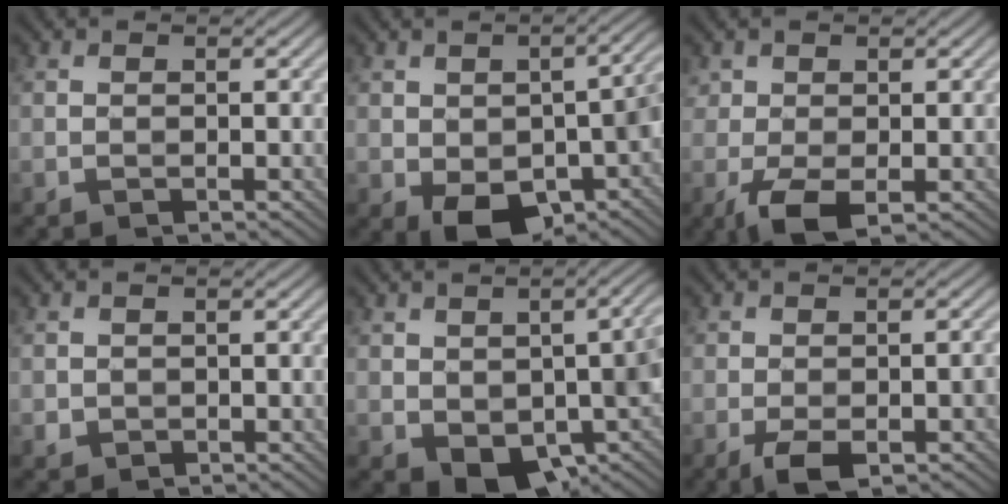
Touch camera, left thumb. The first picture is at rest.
{"total": 13.2, "force": [-4.3, 7.4, 10.1], "torque": [-0.139, -0.039, -0.053]}
{"total": 5.2, "force": [-2.1, 2.7, 3.8], "torque": [-0.088, -0.009, -0.039]}
{"total": 1.0, "force": [-0.2, 0.9, 0.4], "torque": [-0.010, -0.006, -0.002]}
{"total": 12.5, "force": [-3.3, 7.3, 9.6], "torque": [-0.138, -0.039, -0.031]}
{"total": 5.0, "force": [-2.6, 2.0, 3.8], "torque": [-0.057, 0.000, -0.043]}